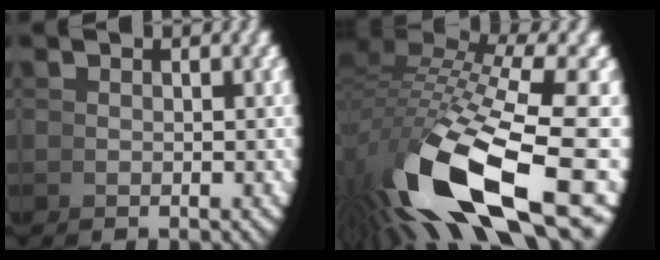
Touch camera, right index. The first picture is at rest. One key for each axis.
{"total": 11.7, "fx": -3.7, "fy": 5.7, "fz": 9.6, "tx": -0.193, "ty": -0.039, "tz": -0.037}